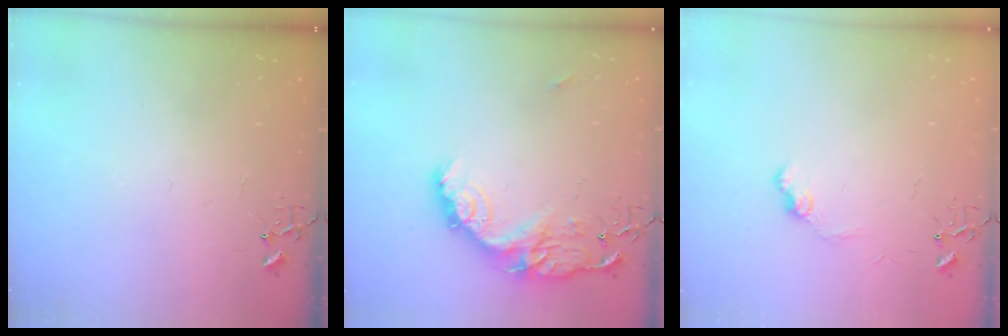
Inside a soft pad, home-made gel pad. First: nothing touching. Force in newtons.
{"total": 15.2, "press": 15.2, "slide": 1.2}
{"total": 8.7, "press": 8.7, "slide": 0.7}